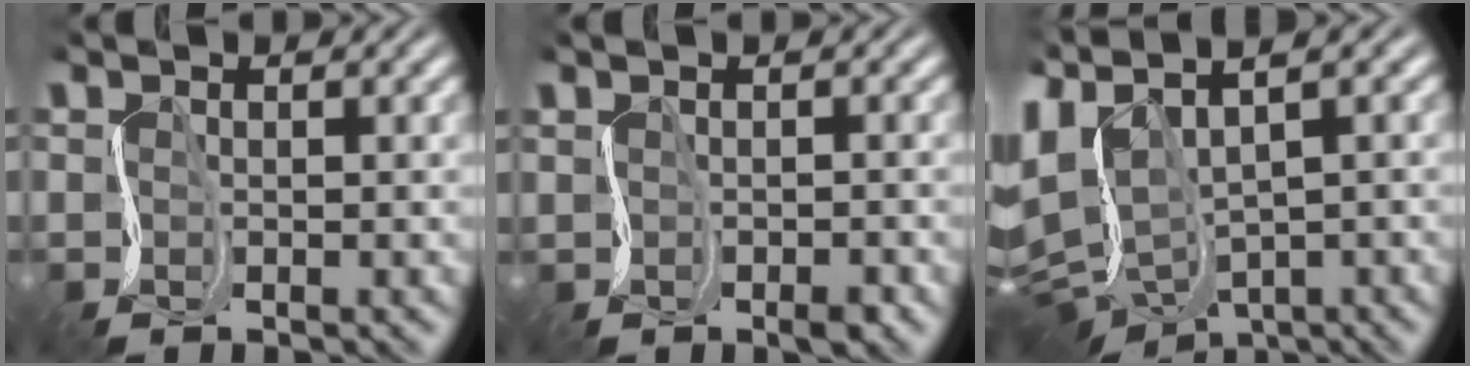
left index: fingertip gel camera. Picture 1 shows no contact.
{"total": 1.7, "force": [-0.6, 0.9, 1.3], "torque": [-0.020, -0.005, -0.006]}
{"total": 9.4, "force": [1.5, 5.0, 7.8], "torque": [-0.193, -0.003, 0.051]}